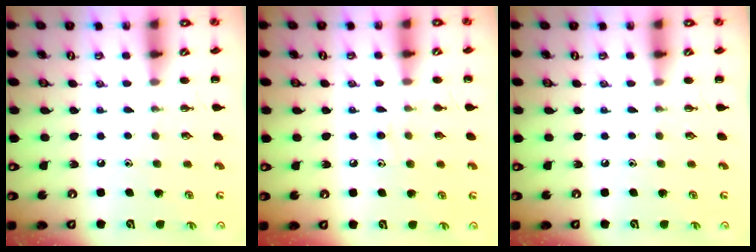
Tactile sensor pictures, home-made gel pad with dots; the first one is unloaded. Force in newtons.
{"total": 7.1, "press": 6.8, "slide": 1.9}
{"total": 0.0}